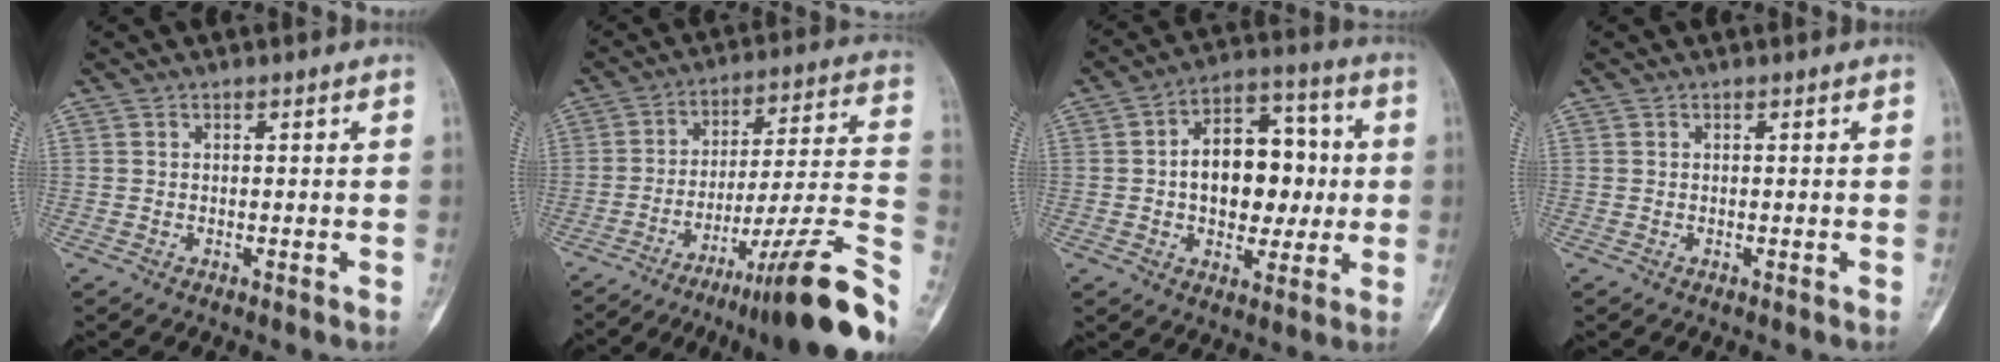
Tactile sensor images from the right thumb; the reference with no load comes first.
{"total": 23.7, "force": [-14.7, 1.7, 18.5], "torque": [-0.199, 0.088, -0.225]}
{"total": 15.7, "force": [0.4, 10.3, 11.9], "torque": [-0.133, 0.032, 0.005]}
{"total": 0.0}